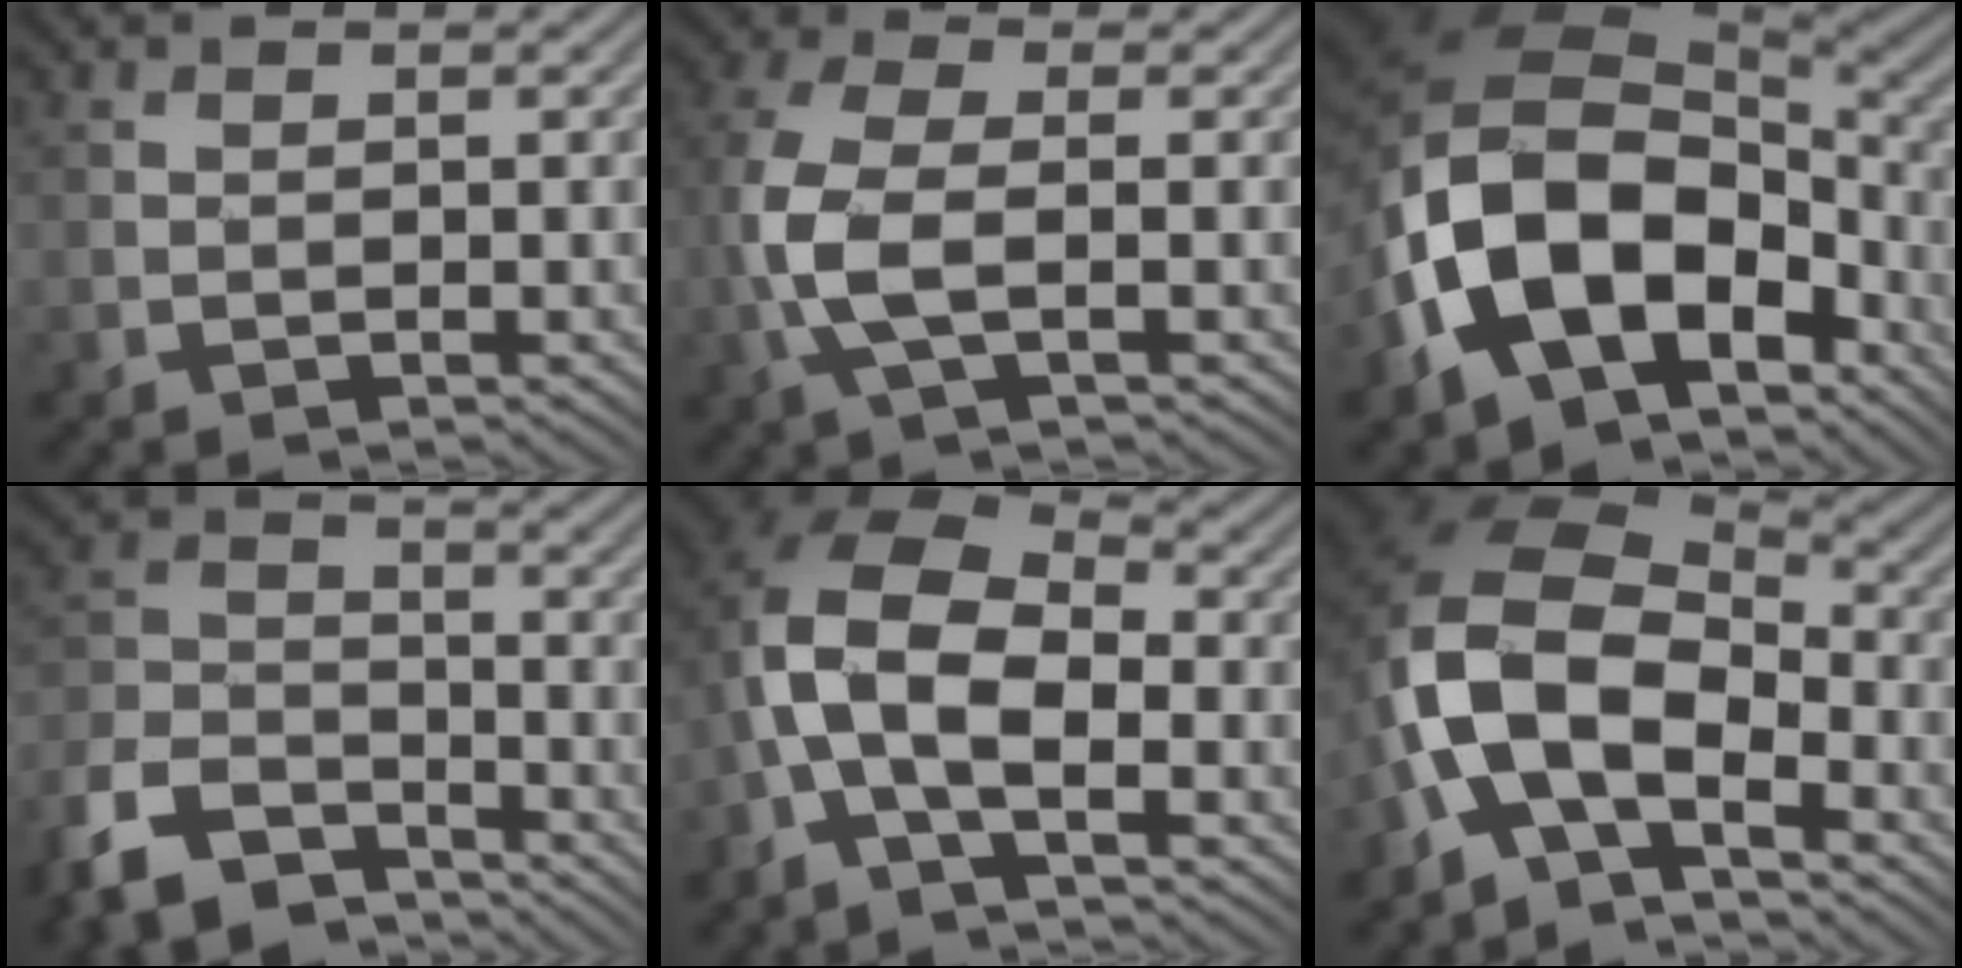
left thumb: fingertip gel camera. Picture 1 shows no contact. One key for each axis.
{"total": 7.5, "fx": -1.4, "fy": 3.3, "fz": 6.6, "tx": -0.169, "ty": 0.007, "tz": -0.036}
{"total": 16.1, "fx": -5.3, "fy": 10.4, "fz": 11.1, "tx": -0.232, "ty": -0.011, "tz": -0.096}
{"total": 10.8, "fx": -8.2, "fy": 5.2, "fz": 4.6, "tx": -0.117, "ty": -0.016, "tz": -0.169}
{"total": 11.5, "fx": -2.3, "fy": 6.2, "fz": 9.4, "tx": -0.196, "ty": 0.003, "tz": -0.048}
{"total": 12.9, "fx": -4.0, "fy": 7.8, "fz": 9.5, "tx": -0.204, "ty": -0.009, "tz": -0.081}